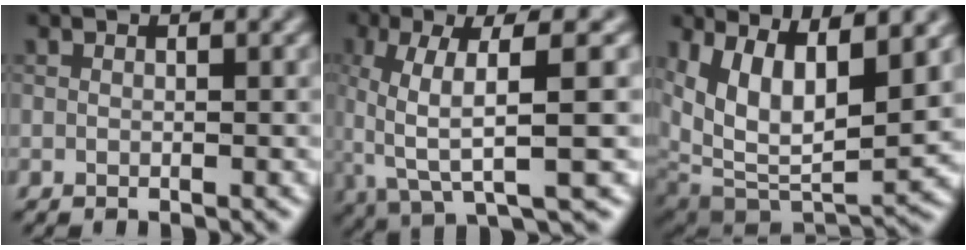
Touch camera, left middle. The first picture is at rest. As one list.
[{"total": 8.6, "force": [0.4, 2.3, 8.3], "torque": [-0.156, 0.001, 0.006]}, {"total": 10.8, "force": [4.5, 4.9, 8.5], "torque": [-0.153, -0.015, 0.089]}]